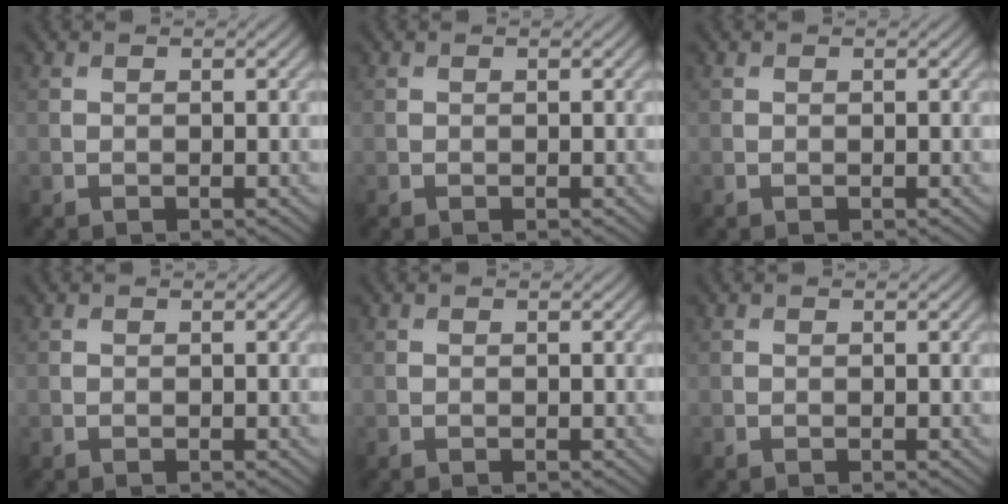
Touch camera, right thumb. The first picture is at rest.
{"total": 0.0}
{"total": 0.0}
{"total": 0.0}
{"total": 0.0}
{"total": 0.0}